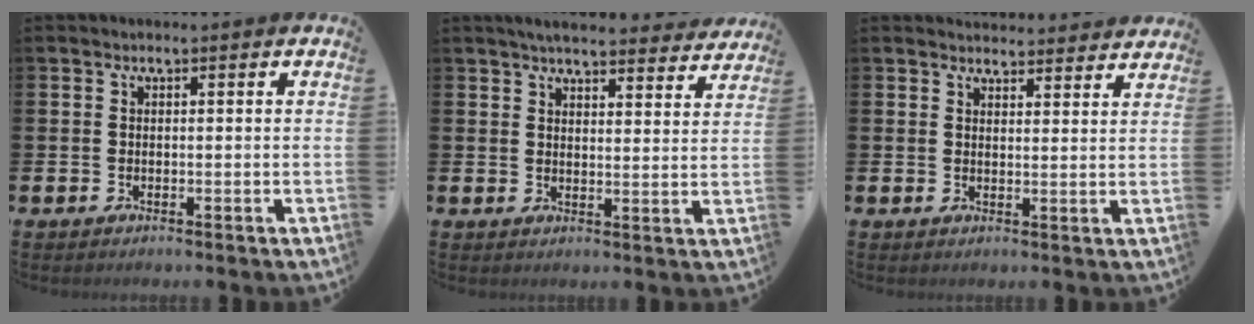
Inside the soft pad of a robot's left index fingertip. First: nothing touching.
{"total": 4.9, "force": [4.7, 0.7, 1.2], "torque": [-0.022, -0.027, 0.080]}
{"total": 3.6, "force": [3.5, 0.5, -0.1], "torque": [0.007, -0.025, 0.062]}